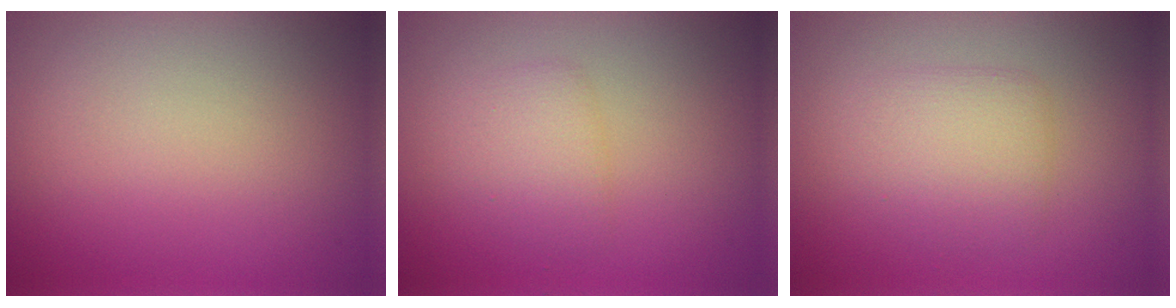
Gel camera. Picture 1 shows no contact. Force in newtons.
{"total": 2.1, "press": 2.1, "slide": 0.1}
{"total": 2.8, "press": 2.8, "slide": 0.1}